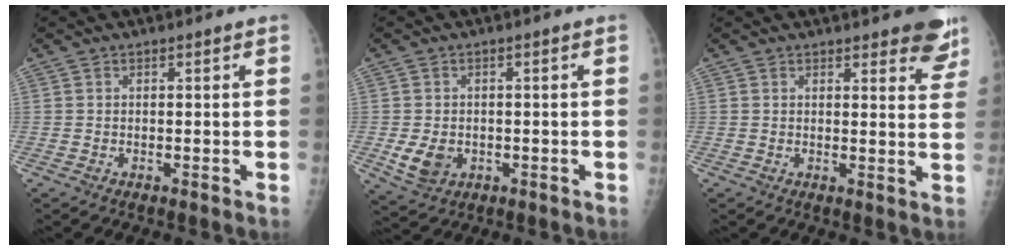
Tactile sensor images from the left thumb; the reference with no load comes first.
{"total": 5.2, "force": [-1.2, 4.0, 3.2], "torque": [-0.052, 0.002, -0.009]}
{"total": 7.5, "force": [5.8, 2.4, 4.1], "torque": [-0.018, -0.029, 0.057]}